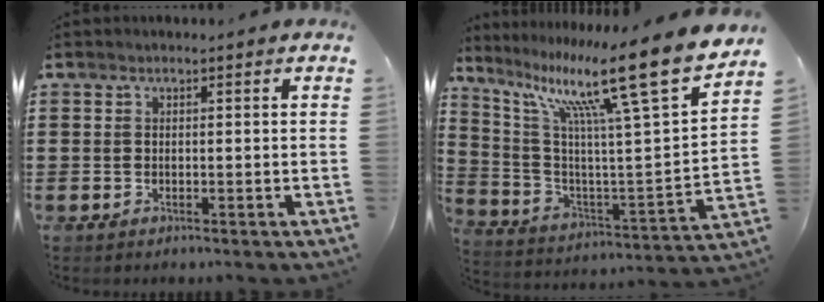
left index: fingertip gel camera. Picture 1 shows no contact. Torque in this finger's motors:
{"motor_torque": [1.99, -0.15, 0.99, 0.21]}